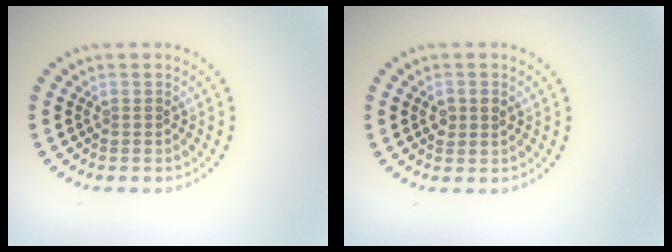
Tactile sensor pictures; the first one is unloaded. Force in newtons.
{"total": 1.5, "press": 1.5, "slide": 0.1}